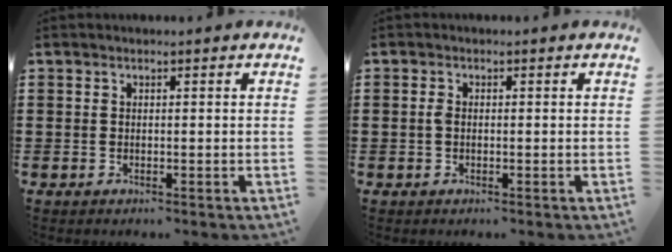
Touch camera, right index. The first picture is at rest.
{"total": 1.1, "force": [-0.1, 0.6, 0.9], "torque": [-0.027, -0.001, -0.006]}